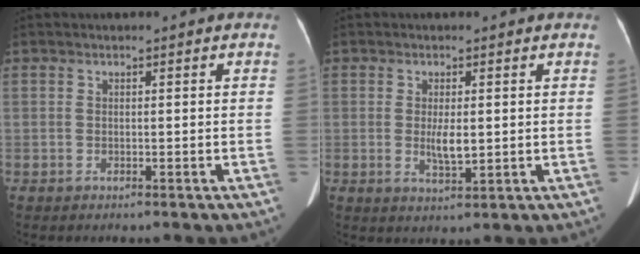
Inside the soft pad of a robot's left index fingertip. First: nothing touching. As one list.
[{"total": 3.3, "force": [0.1, 0.9, 3.2], "torque": [-0.061, -0.008, 0.003]}]